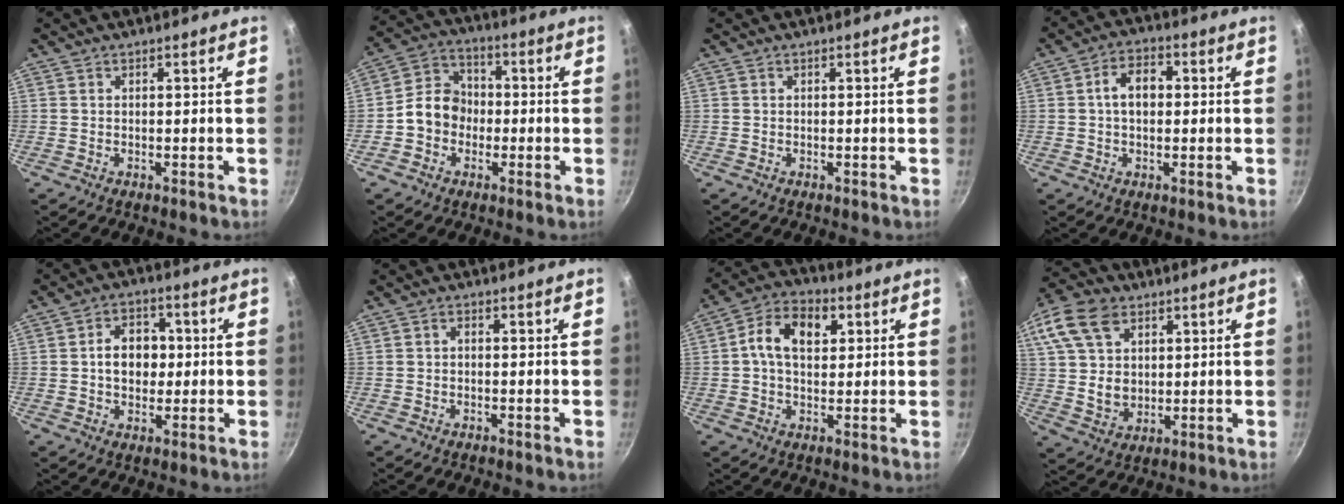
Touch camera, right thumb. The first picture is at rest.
{"total": 9.0, "force": [-1.6, 7.7, 4.5], "torque": [-0.043, 0.031, -0.044]}
{"total": 0.0}
{"total": 6.7, "force": [0.6, 4.5, 4.9], "torque": [-0.062, 0.018, 0.003]}
{"total": 8.4, "force": [0.4, 6.4, 5.4], "torque": [-0.049, 0.012, 0.000]}
{"total": 1.0, "force": [-0.4, 0.7, 0.7], "torque": [-0.013, 0.008, -0.008]}
{"total": 10.6, "force": [2.4, 7.1, 7.5], "torque": [-0.108, 0.016, 0.023]}
{"total": 19.6, "force": [8.2, 14.1, 10.9], "torque": [-0.236, 0.012, 0.156]}